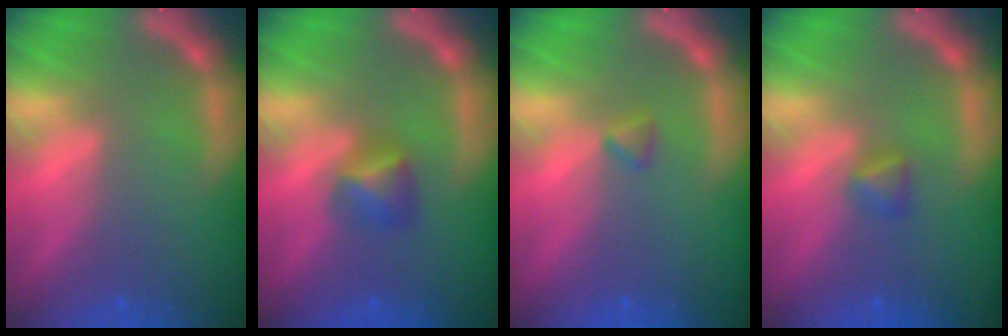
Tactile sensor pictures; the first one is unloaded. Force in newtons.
{"total": 2.4}
{"total": 0.9}
{"total": 1.4}